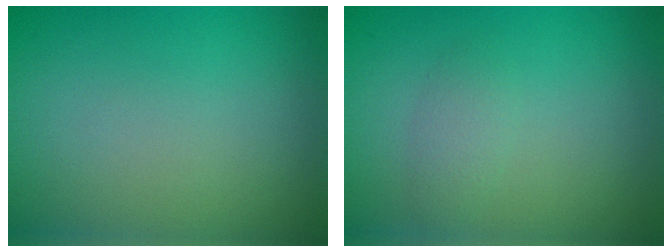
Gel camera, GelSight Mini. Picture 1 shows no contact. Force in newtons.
{"total": 1.5, "press": 1.5, "slide": 0.1}